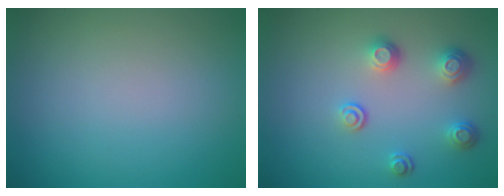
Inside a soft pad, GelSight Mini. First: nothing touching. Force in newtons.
{"total": 3.2, "press": 2.5, "slide": 1.9}